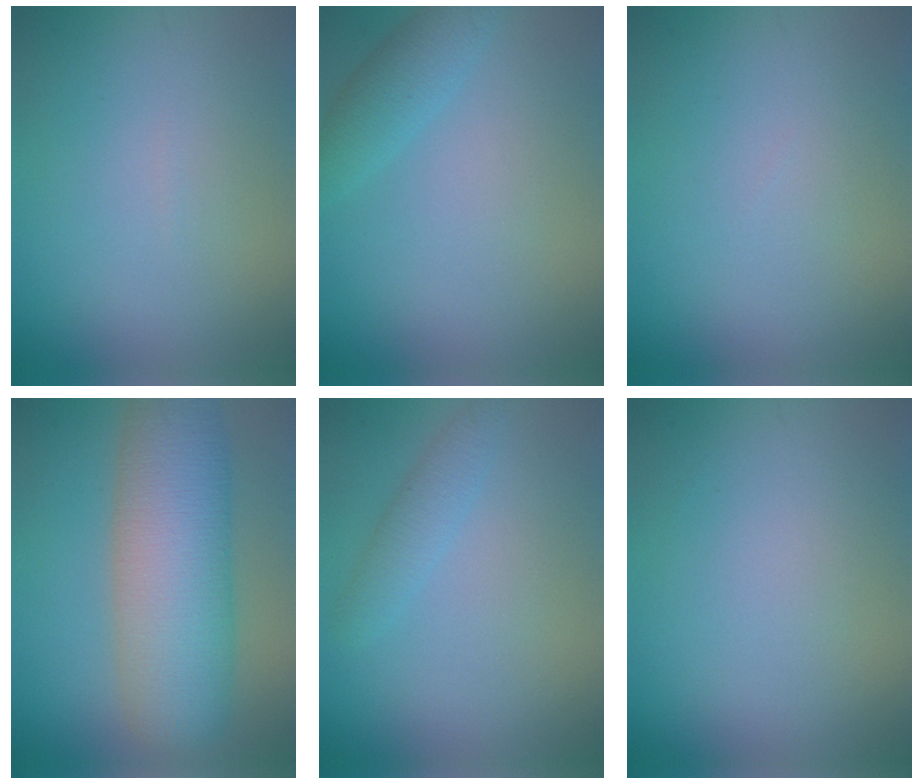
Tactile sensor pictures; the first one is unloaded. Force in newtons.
{"total": 2.4, "press": 2.4, "slide": 0.1}
{"total": 0.0}
{"total": 10.2, "press": 10.2, "slide": 0.3}
{"total": 1.9, "press": 1.9, "slide": 0.1}
{"total": 0.0}